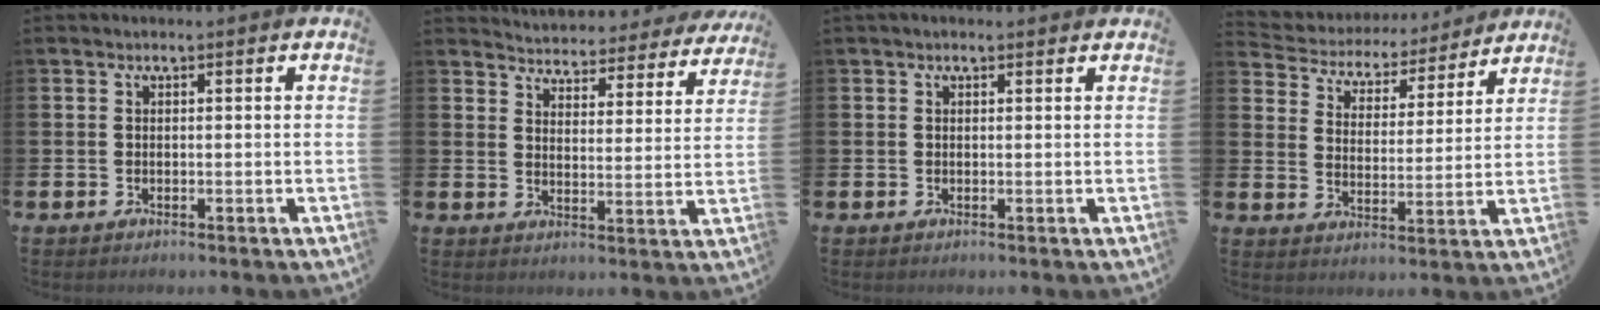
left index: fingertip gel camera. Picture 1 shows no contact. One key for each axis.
{"total": 4.2, "fx": 4.2, "fy": 0.5, "fz": -0.1, "tx": -0.014, "ty": -0.040, "tz": 0.067}
{"total": 0.7, "fx": 0.5, "fy": 0.3, "fz": 0.4, "tx": -0.005, "ty": 0.003, "tz": 0.008}
{"total": 5.0, "fx": 4.6, "fy": 1.9, "fz": 0.2, "tx": -0.029, "ty": -0.042, "tz": 0.073}